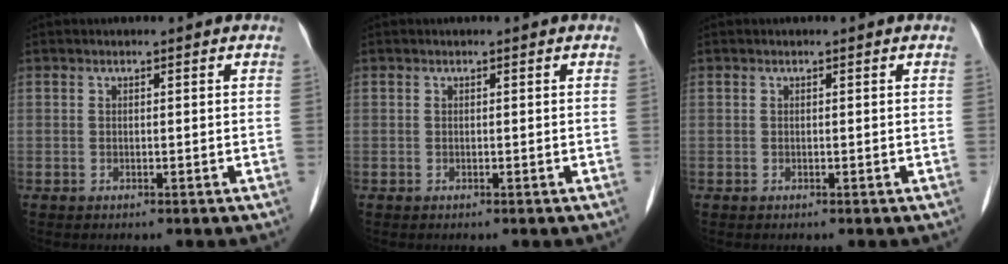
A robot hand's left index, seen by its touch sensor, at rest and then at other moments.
{"total": 0.0}
{"total": 0.0}